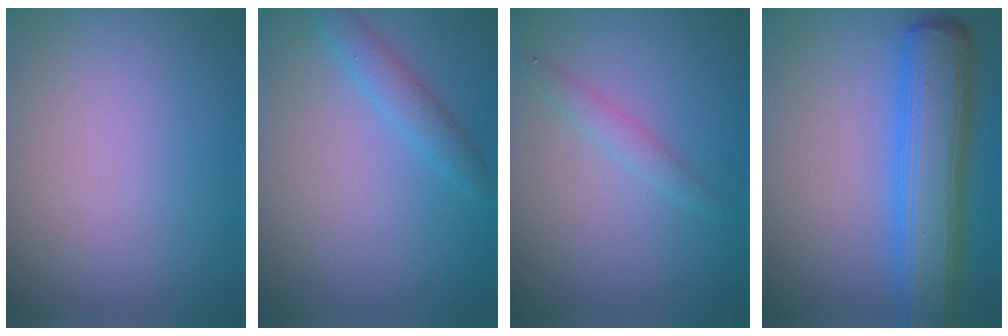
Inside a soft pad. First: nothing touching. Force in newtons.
{"total": 2.3, "press": 2.3, "slide": 0.1}
{"total": 1.2, "press": 1.2, "slide": 0.1}
{"total": 8.9, "press": 8.9, "slide": 0.3}